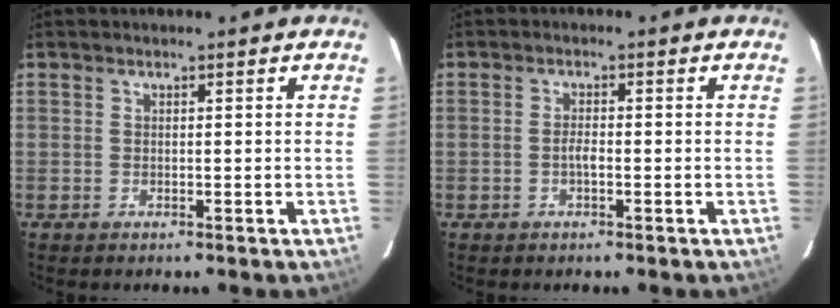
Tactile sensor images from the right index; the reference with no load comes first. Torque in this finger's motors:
{"motor_torque": [0.43, -0.12, 0.12, 0.04]}